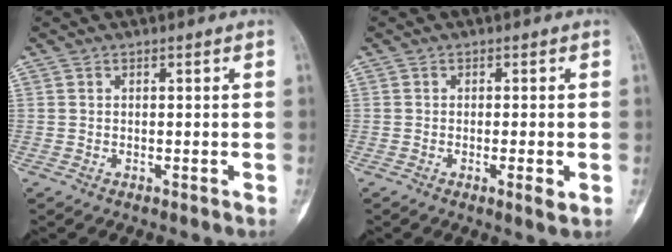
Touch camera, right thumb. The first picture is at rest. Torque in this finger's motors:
{"motor_torque": [-0.57, -0.28, 0.22, 0.06, 0.04]}